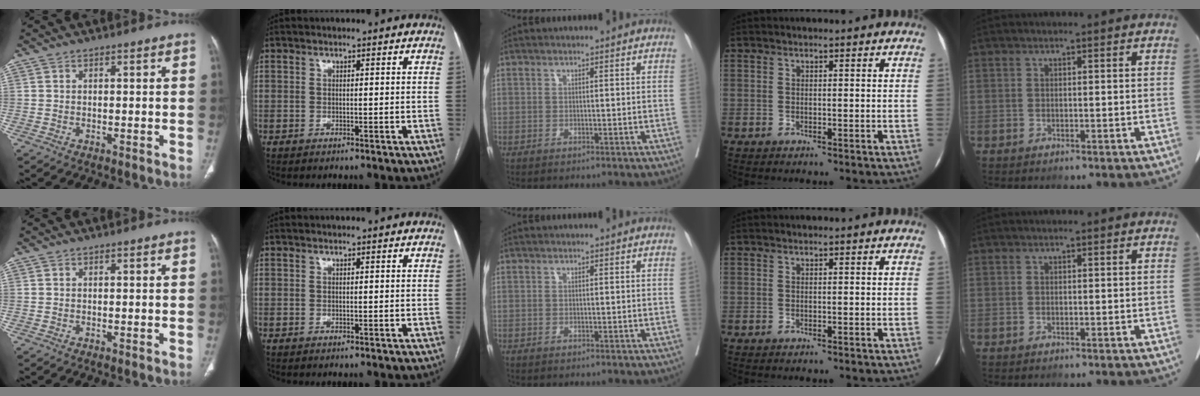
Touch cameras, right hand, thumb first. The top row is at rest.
{}